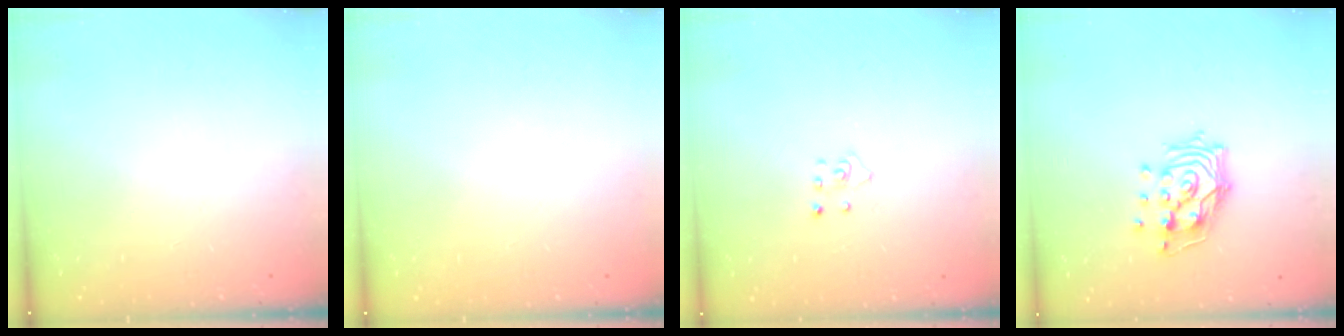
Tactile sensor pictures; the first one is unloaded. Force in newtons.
{"total": 0.0}
{"total": 3.7, "press": 3.6, "slide": 0.4}
{"total": 12.3, "press": 12.2, "slide": 1.7}